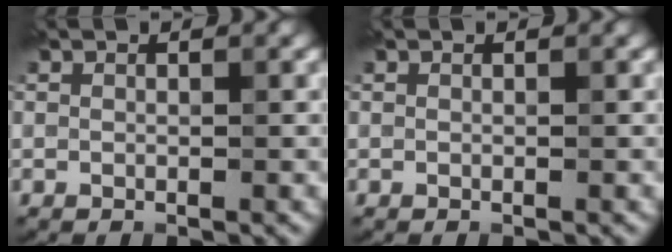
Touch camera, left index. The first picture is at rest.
{"total": 0.0}